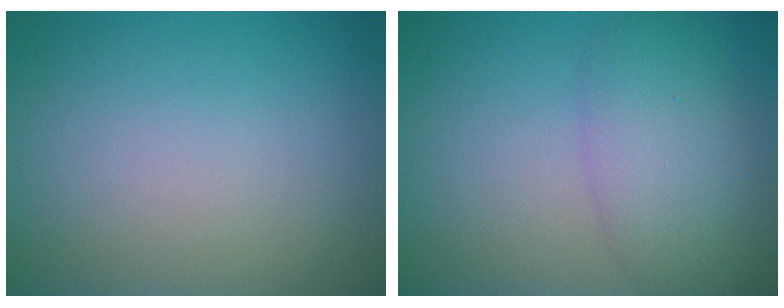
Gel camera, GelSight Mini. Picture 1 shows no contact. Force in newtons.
{"total": 5.1, "press": 5.1, "slide": 0.0}